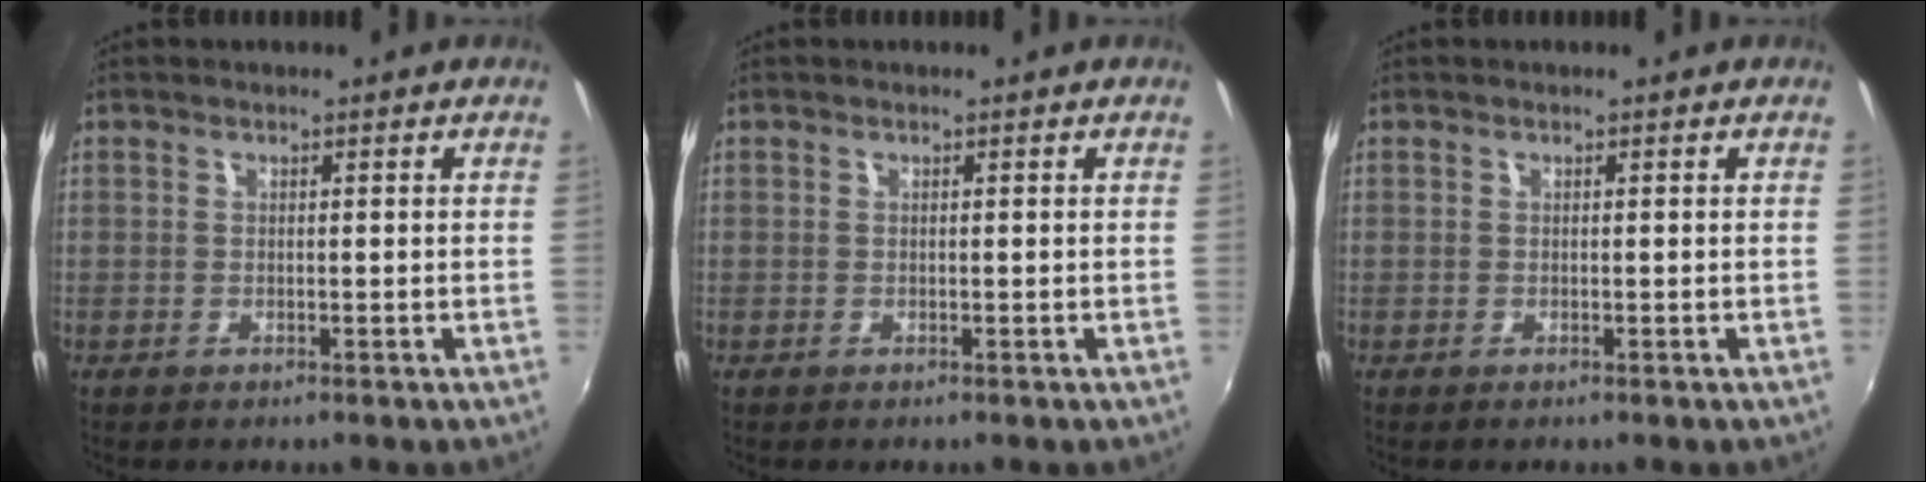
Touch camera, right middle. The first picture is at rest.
{"total": 0.0}
{"total": 0.0}